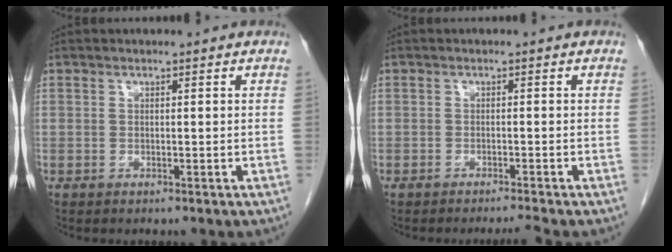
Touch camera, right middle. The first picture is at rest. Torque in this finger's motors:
{"motor_torque": [0.02, -0.01, 0.01, 0.00]}